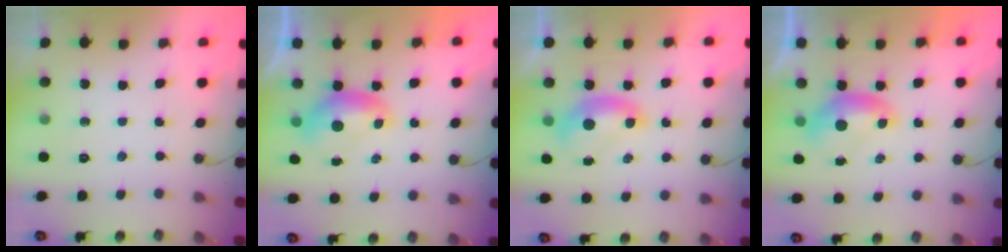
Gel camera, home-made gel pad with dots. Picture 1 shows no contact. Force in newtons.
{"total": 0.0}
{"total": 1.2, "press": 1.2, "slide": 0.3}
{"total": 0.0}